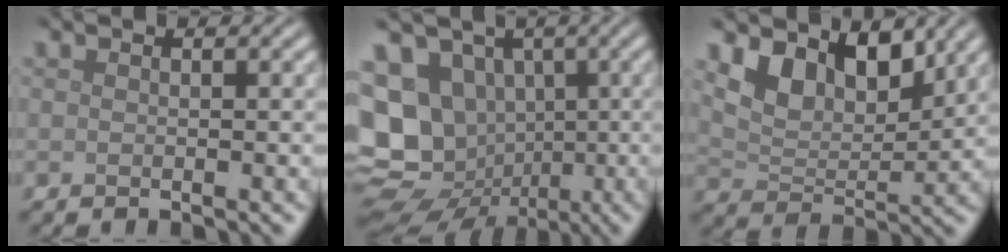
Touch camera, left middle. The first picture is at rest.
{"total": 18.1, "force": [-1.9, 16.3, 7.7], "torque": [-0.179, -0.009, -0.054]}
{"total": 5.6, "force": [3.6, 3.1, 3.1], "torque": [-0.060, -0.015, 0.061]}